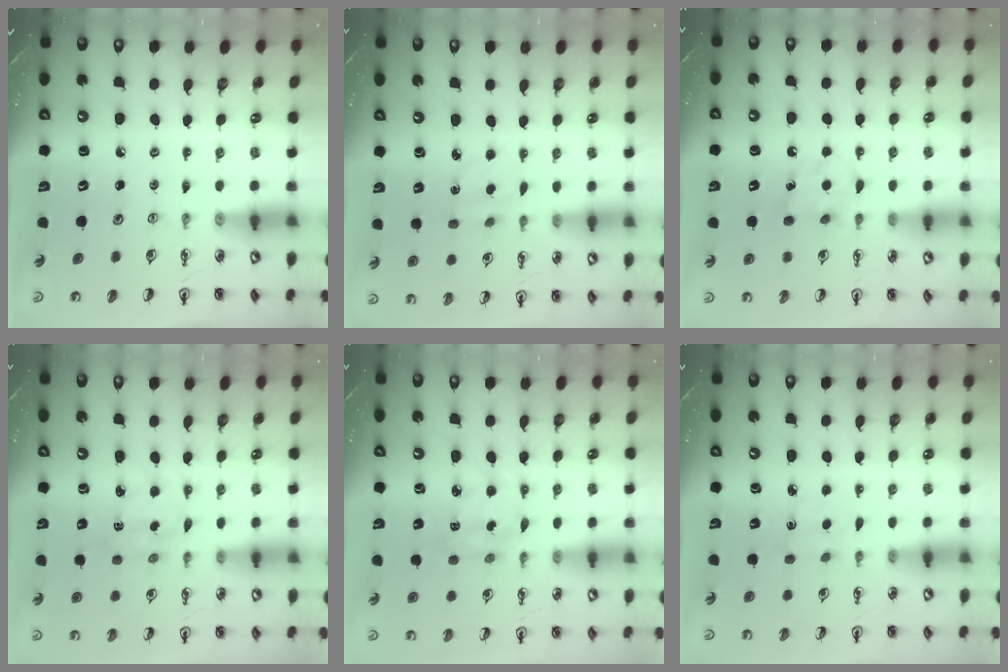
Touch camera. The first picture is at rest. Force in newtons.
{"total": 2.0, "press": 1.9, "slide": 0.7}
{"total": 6.1, "press": 6.1, "slide": 0.9}
{"total": 2.3, "press": 2.3, "slide": 0.6}
{"total": 5.7, "press": 5.7, "slide": 0.3}
{"total": 2.8, "press": 2.8, "slide": 0.4}